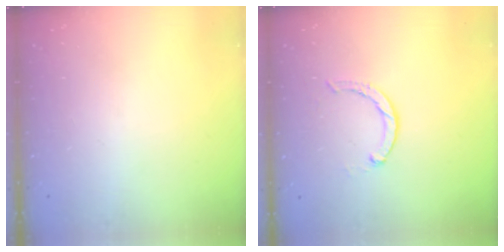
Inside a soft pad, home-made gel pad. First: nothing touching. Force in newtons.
{"total": 1.7, "press": 1.6, "slide": 0.3}